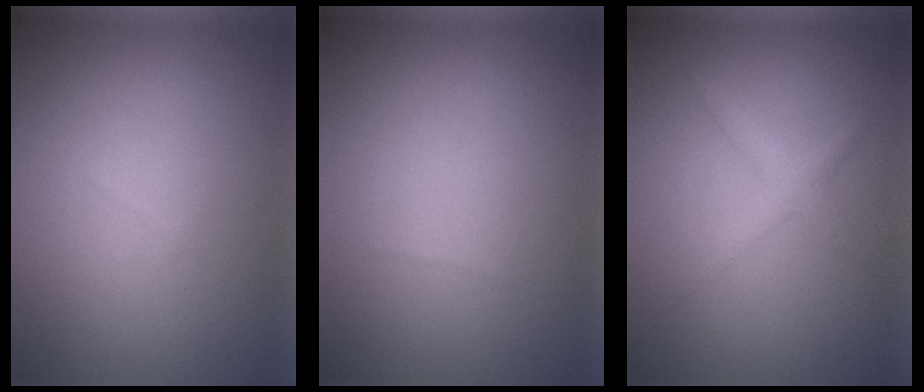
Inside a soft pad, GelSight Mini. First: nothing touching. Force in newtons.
{"total": 0.0}
{"total": 1.8, "press": 1.8, "slide": 0.2}